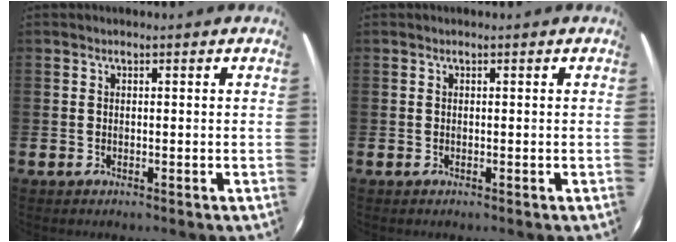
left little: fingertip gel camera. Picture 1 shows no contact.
{"total": 0.0}